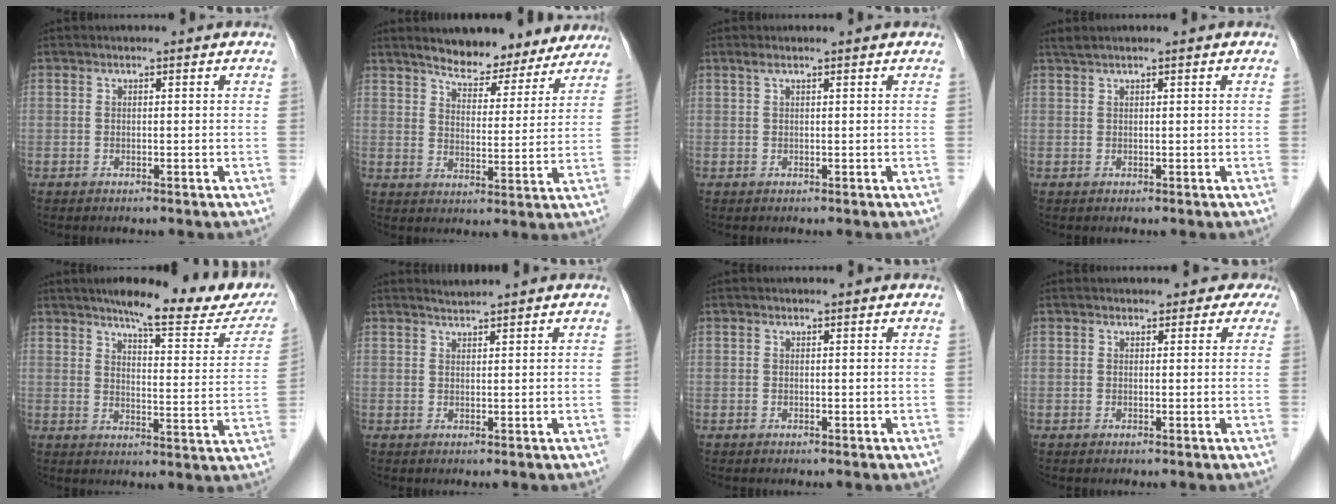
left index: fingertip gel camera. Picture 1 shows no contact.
{"total": 12.9, "force": [11.5, 4.0, 4.4], "torque": [-0.043, 0.003, 0.150]}
{"total": 1.1, "force": [0.8, 0.0, 0.7], "torque": [-0.022, 0.014, 0.019]}
{"total": 1.1, "force": [0.8, -0.1, 0.7], "torque": [-0.018, 0.018, 0.024]}
{"total": 17.4, "force": [14.6, 3.2, 8.9], "torque": [-0.101, -0.019, 0.174]}
{"total": 1.3, "force": [1.2, -0.4, -0.1], "torque": [-0.006, 0.003, 0.026]}
{"total": 0.0}
{"total": 3.3, "force": [2.6, 2.0, 0.4], "torque": [0.019, -0.003, 0.009]}